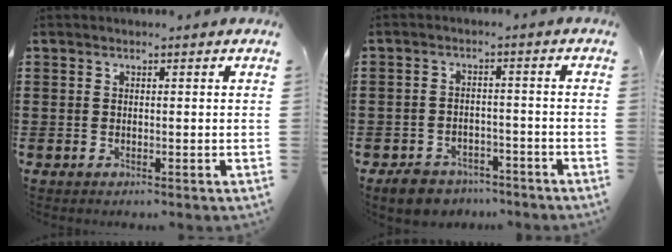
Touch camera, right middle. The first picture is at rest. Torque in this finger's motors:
{"motor_torque": [0.39, -0.33, 0.16, 0.07]}